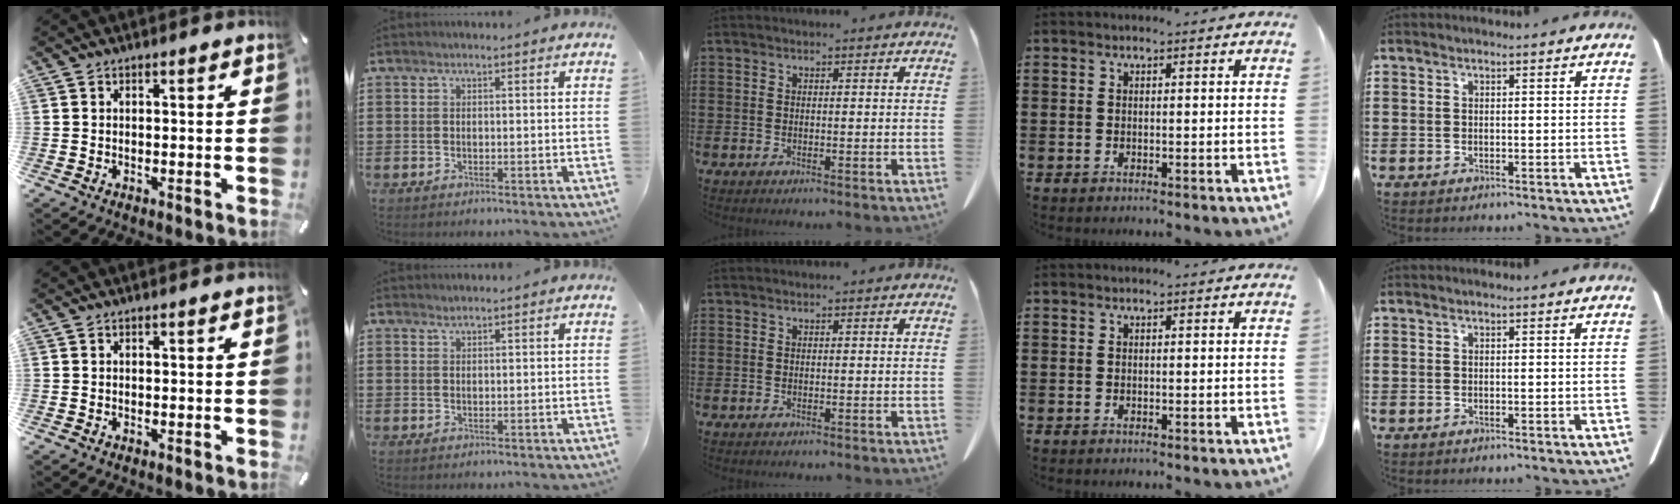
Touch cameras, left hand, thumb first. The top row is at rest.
{"index": {"total": 0.8, "force": [0.7, 0.1, 0.3], "torque": [-0.007, -0.001, 0.014]}}